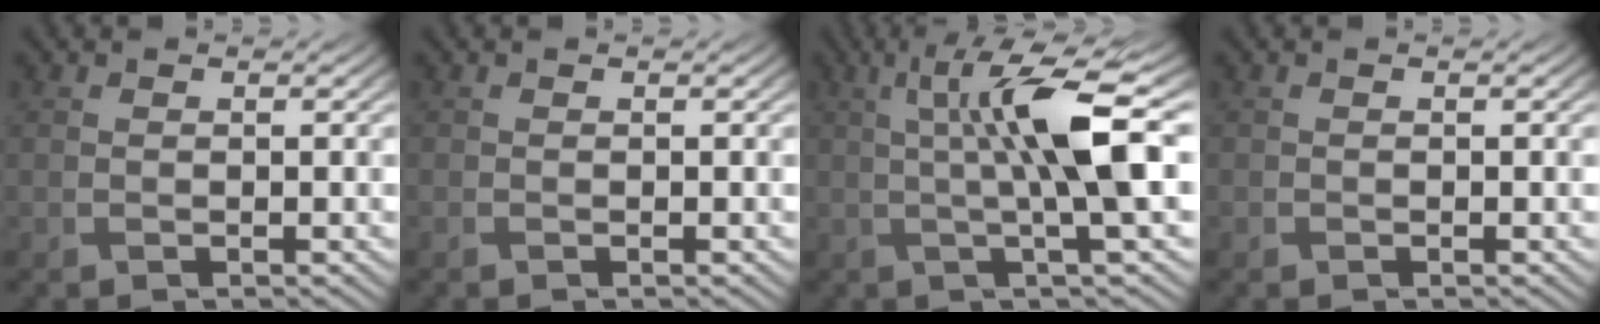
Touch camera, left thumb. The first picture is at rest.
{"total": 0.0}
{"total": 10.1, "force": [1.3, 1.5, 9.9], "torque": [-0.161, 0.012, 0.022]}
{"total": 0.0}